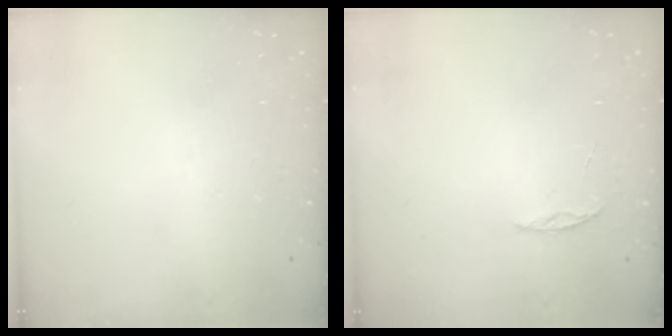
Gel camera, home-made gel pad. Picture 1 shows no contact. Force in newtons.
{"total": 2.4, "press": 2.4, "slide": 0.2}